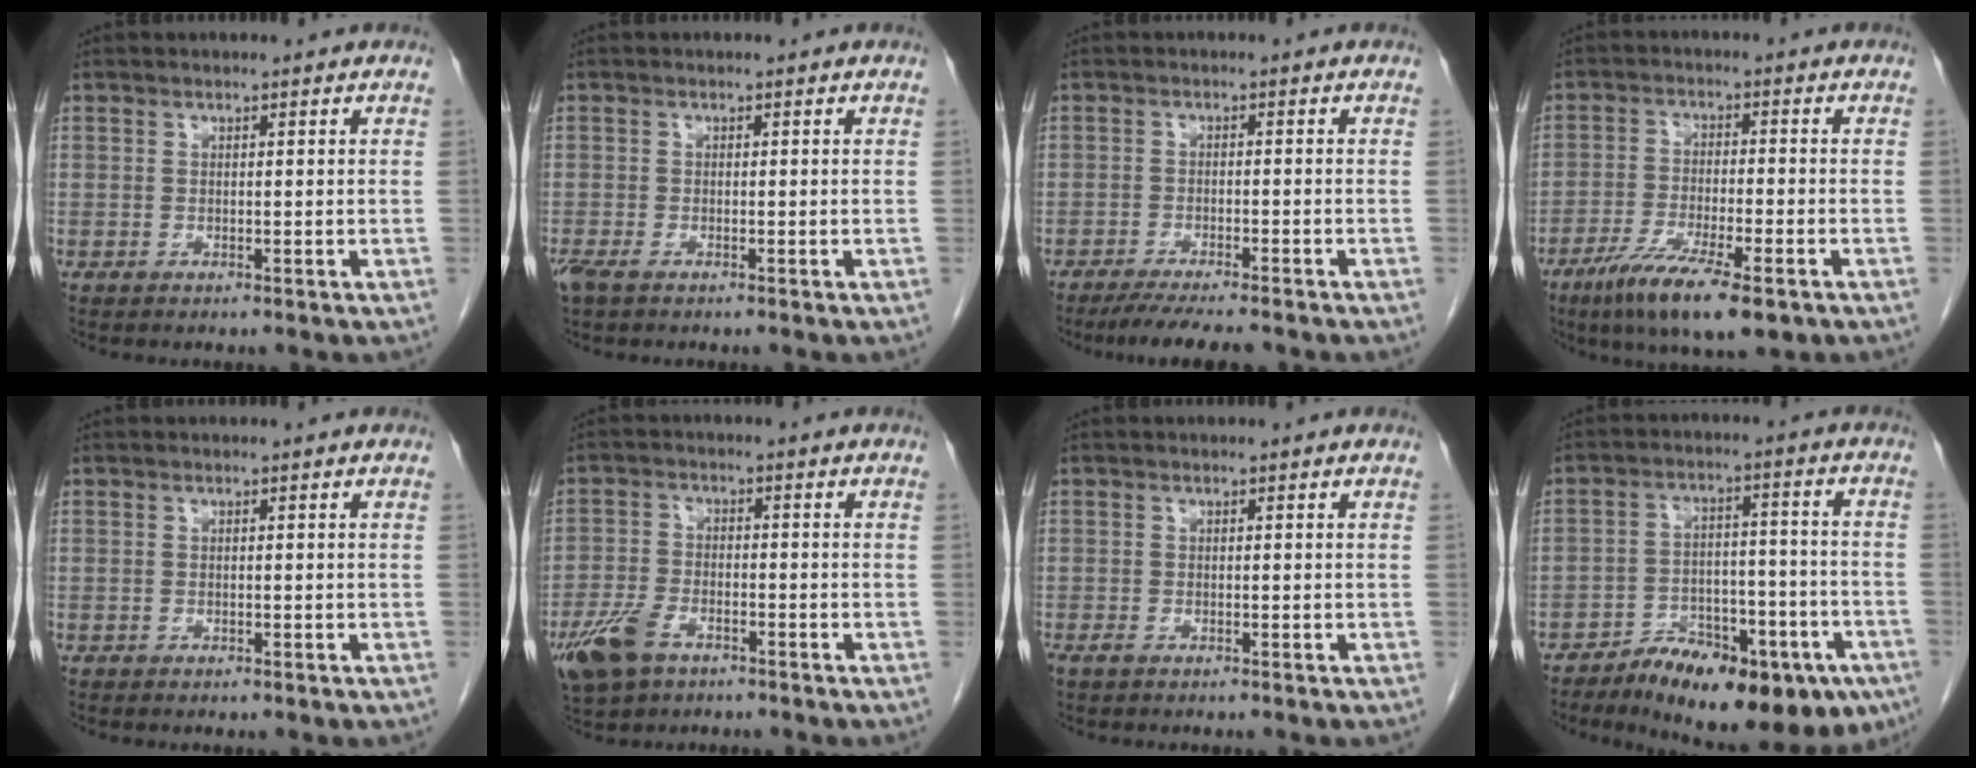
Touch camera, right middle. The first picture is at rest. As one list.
[{"total": 2.3, "force": [-1.5, 0.8, 1.5], "torque": [-0.037, -0.006, -0.025]}, {"total": 7.7, "force": [-6.6, 0.6, 4.0], "torque": [-0.060, -0.018, -0.101]}, {"total": 11.6, "force": [-7.2, 1.9, 8.9], "torque": [-0.156, -0.027, -0.114]}, {"total": 0.0}, {"total": 7.9, "force": [-4.8, 3.9, 4.9], "torque": [-0.112, -0.005, -0.086]}, {"total": 0.9, "force": [-0.6, 0.4, 0.6], "torque": [-0.017, -0.001, -0.009]}, {"total": 18.6, "force": [-12.5, 7.0, 12.0], "torque": [-0.131, 0.024, -0.184]}]